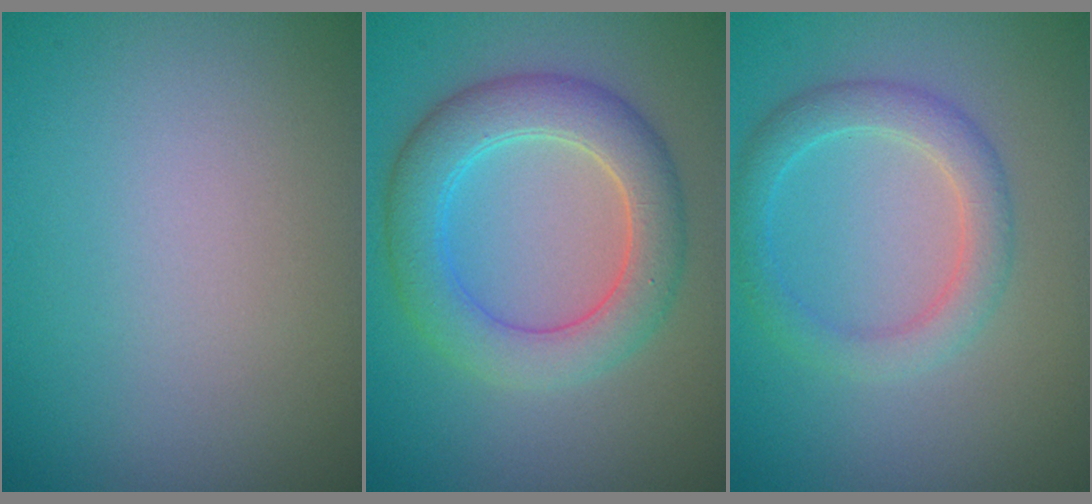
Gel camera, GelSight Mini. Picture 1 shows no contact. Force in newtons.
{"total": 5.5, "press": 5.5, "slide": 0.1}
{"total": 3.0, "press": 3.0, "slide": 0.0}